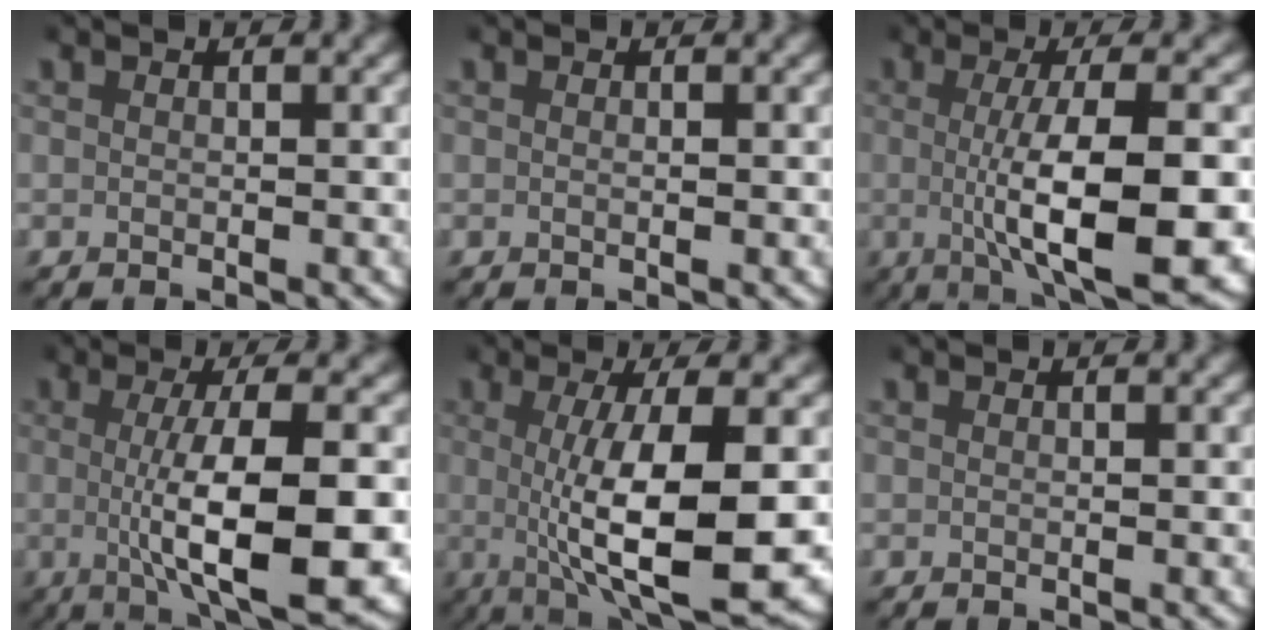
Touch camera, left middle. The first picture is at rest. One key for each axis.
{"total": 0.0}
{"total": 8.7, "fx": -0.9, "fy": 1.9, "fz": 8.5, "tx": -0.129, "ty": -0.007, "tz": -0.009}
{"total": 8.9, "fx": -0.9, "fy": 1.9, "fz": 8.6, "tx": -0.131, "ty": -0.007, "tz": -0.009}
{"total": 10.4, "fx": -0.2, "fy": 2.5, "fz": 10.0, "tx": -0.162, "ty": -0.015, "tz": 0.007}
{"total": 0.0}